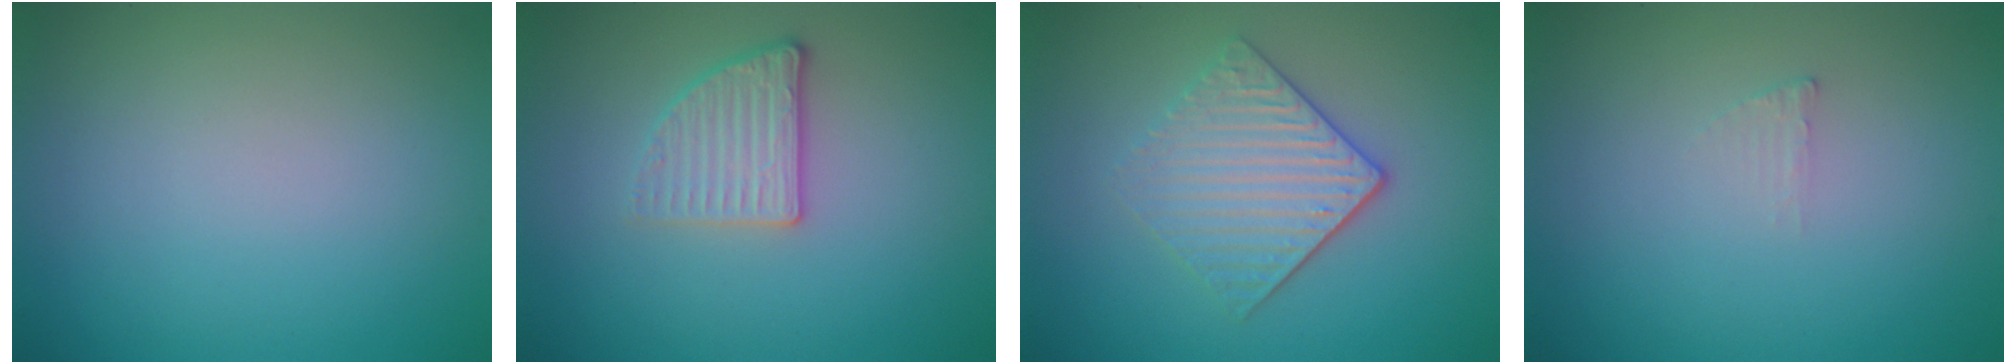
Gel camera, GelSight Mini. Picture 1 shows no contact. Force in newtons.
{"total": 2.6, "press": 2.3, "slide": 1.2}
{"total": 3.8, "press": 3.2, "slide": 2.1}
{"total": 0.6, "press": 0.6, "slide": 0.1}